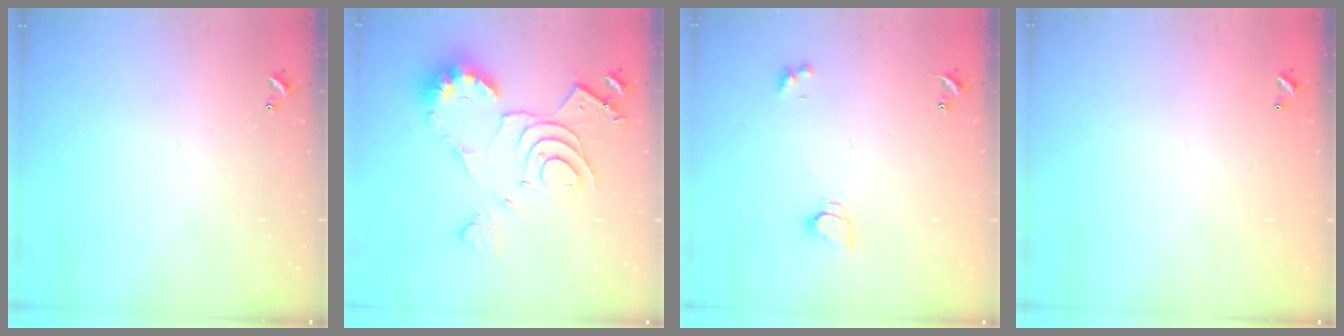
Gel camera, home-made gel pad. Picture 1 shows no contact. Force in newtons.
{"total": 13.4, "press": 13.3, "slide": 1.5}
{"total": 2.5, "press": 2.5, "slide": 0.4}
{"total": 2.8, "press": 2.8, "slide": 0.1}